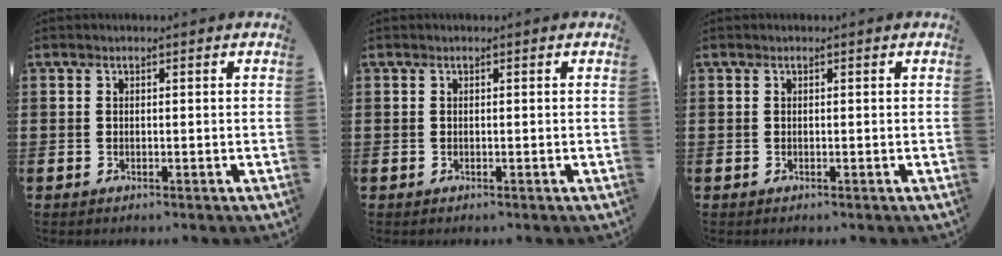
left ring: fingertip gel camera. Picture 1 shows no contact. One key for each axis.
{"total": 0.0}
{"total": 0.0}